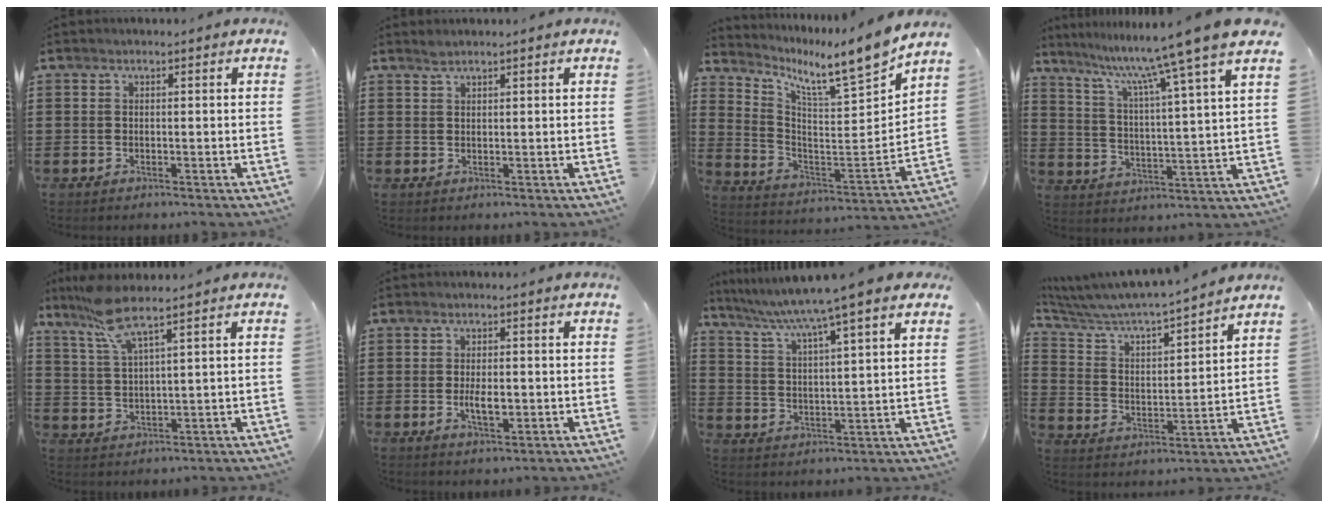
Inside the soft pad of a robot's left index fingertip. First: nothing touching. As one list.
[{"total": 1.2, "force": [1.1, 0.1, 0.5], "torque": [-0.011, 0.000, 0.020]}, {"total": 8.1, "force": [7.2, -0.5, 3.5], "torque": [-0.081, -0.082, 0.104]}, {"total": 10.5, "force": [8.8, -1.9, 5.4], "torque": [-0.131, -0.061, 0.134]}, {"total": 7.4, "force": [5.4, 0.6, 5.0], "torque": [-0.121, -0.011, 0.096]}, {"total": 3.7, "force": [-0.4, 1.4, 3.3], "torque": [-0.053, -0.001, -0.009]}, {"total": 6.9, "force": [5.5, -0.9, 4.1], "torque": [-0.098, -0.037, 0.088]}, {"total": 5.2, "force": [5.0, 0.4, 1.5], "torque": [-0.057, -0.049, 0.076]}]